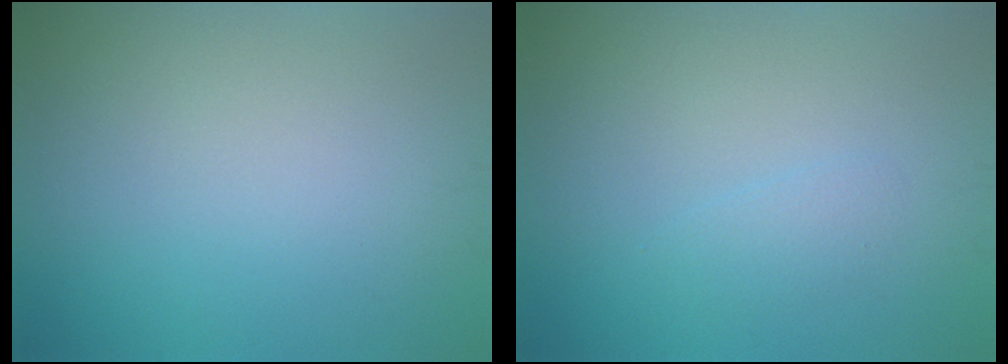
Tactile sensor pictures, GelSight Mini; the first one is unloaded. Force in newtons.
{"total": 1.0, "press": 1.0, "slide": 0.1}